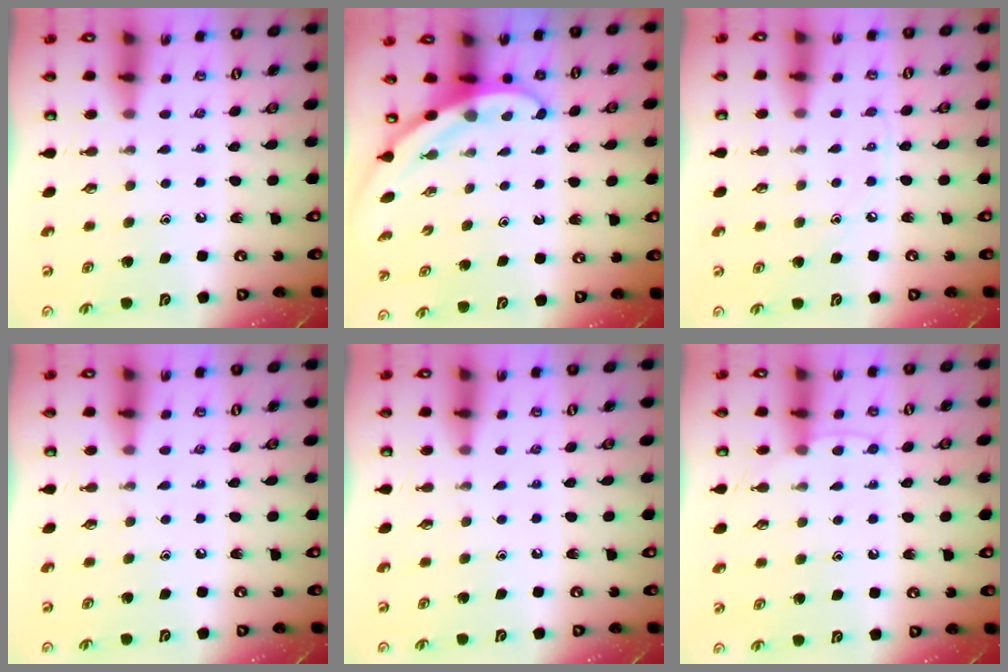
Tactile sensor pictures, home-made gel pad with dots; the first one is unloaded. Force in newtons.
{"total": 3.1, "press": 3.1, "slide": 0.1}
{"total": 4.8, "press": 4.7, "slide": 0.6}
{"total": 0.0}
{"total": 0.0}
{"total": 6.0, "press": 6.0, "slide": 0.7}